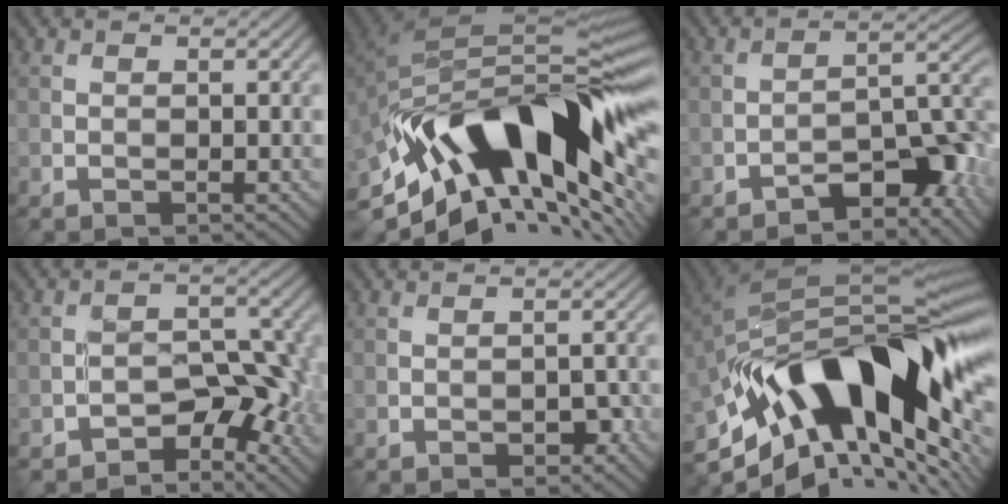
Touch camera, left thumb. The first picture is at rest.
{"total": 19.2, "force": [-5.6, 8.3, 16.4], "torque": [-0.275, 0.009, -0.110]}
{"total": 7.9, "force": [-5.4, 2.6, 5.2], "torque": [-0.067, 0.016, -0.094]}
{"total": 5.7, "force": [-3.3, 3.0, 3.5], "torque": [-0.031, 0.008, -0.055]}
{"total": 2.2, "force": [-1.1, 1.1, 1.6], "torque": [-0.020, 0.000, -0.016]}
{"total": 19.2, "force": [-4.7, 8.7, 16.4], "torque": [-0.269, 0.012, -0.088]}